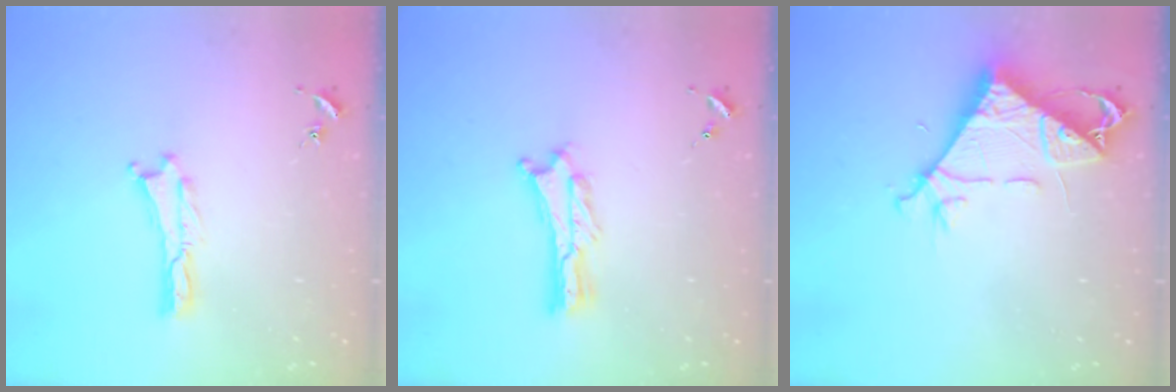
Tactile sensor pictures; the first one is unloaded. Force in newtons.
{"total": 1.3, "press": 1.3, "slide": 0.3}
{"total": 8.1, "press": 8.1, "slide": 0.6}